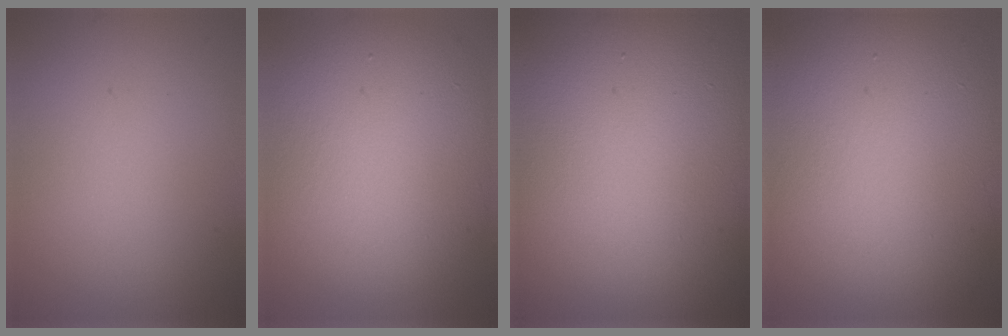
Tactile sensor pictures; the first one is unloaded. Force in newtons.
{"total": 11.7, "press": 11.7, "slide": 0.7}
{"total": 27.9, "press": 27.8, "slide": 1.4}
{"total": 16.8, "press": 16.7, "slide": 1.1}